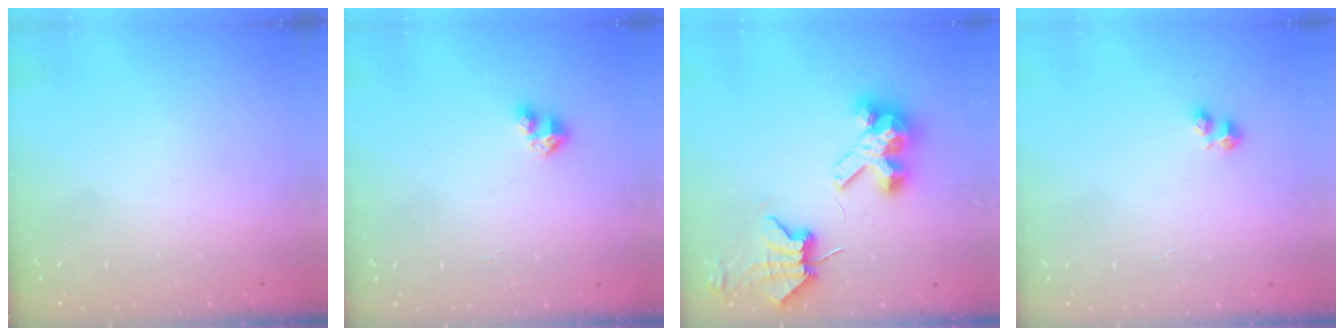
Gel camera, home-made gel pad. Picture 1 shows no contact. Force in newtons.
{"total": 4.6, "press": 4.6, "slide": 0.5}
{"total": 8.8, "press": 8.7, "slide": 0.9}
{"total": 2.9, "press": 2.8, "slide": 0.5}